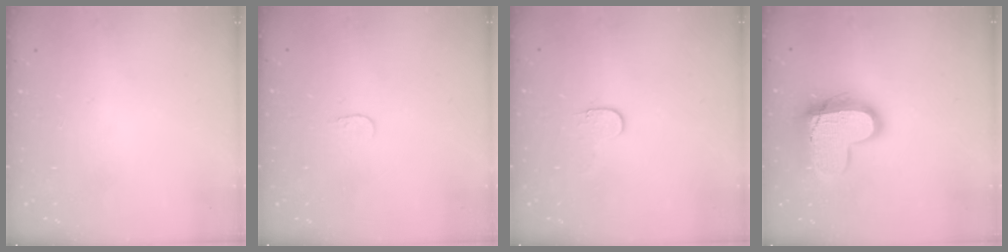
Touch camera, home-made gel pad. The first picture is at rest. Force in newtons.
{"total": 3.6, "press": 3.6, "slide": 0.3}
{"total": 3.6, "press": 3.6, "slide": 0.4}
{"total": 14.9, "press": 14.9, "slide": 1.4}